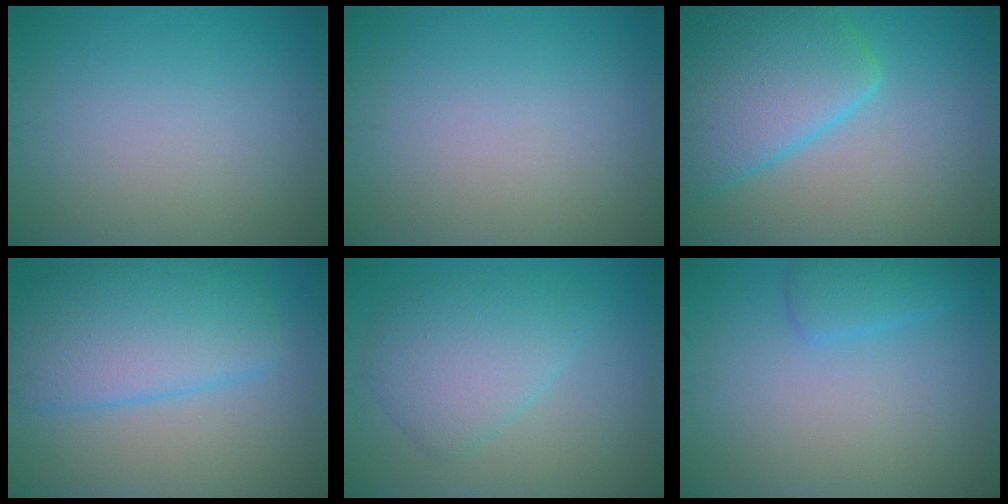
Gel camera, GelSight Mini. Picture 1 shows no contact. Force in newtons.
{"total": 0.0}
{"total": 8.4, "press": 8.3, "slide": 0.6}
{"total": 6.8, "press": 6.8, "slide": 0.1}
{"total": 4.6, "press": 4.6, "slide": 0.2}
{"total": 2.0, "press": 1.9, "slide": 0.2}